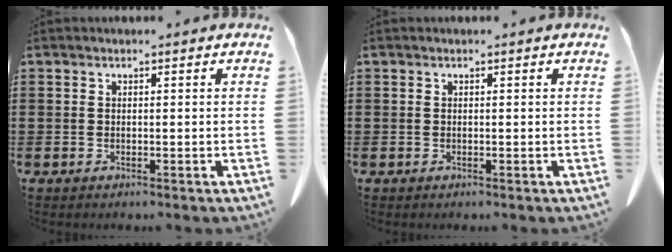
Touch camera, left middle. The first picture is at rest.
{"total": 0.0}